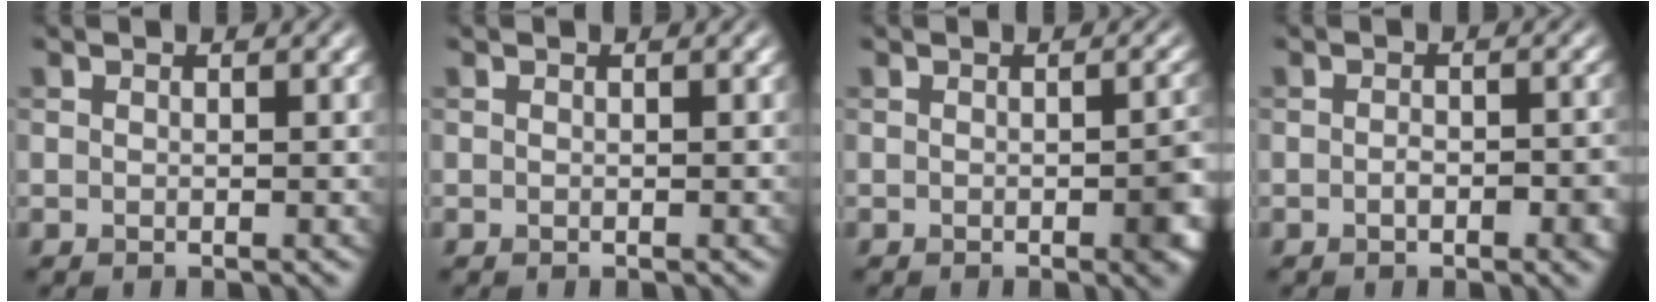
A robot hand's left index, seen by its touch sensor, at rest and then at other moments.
{"total": 0.0}
{"total": 2.6, "force": [-1.0, 0.7, 2.3], "torque": [-0.030, -0.004, -0.011]}
{"total": 2.5, "force": [-1.0, 1.1, 2.0], "torque": [-0.035, -0.002, -0.011]}